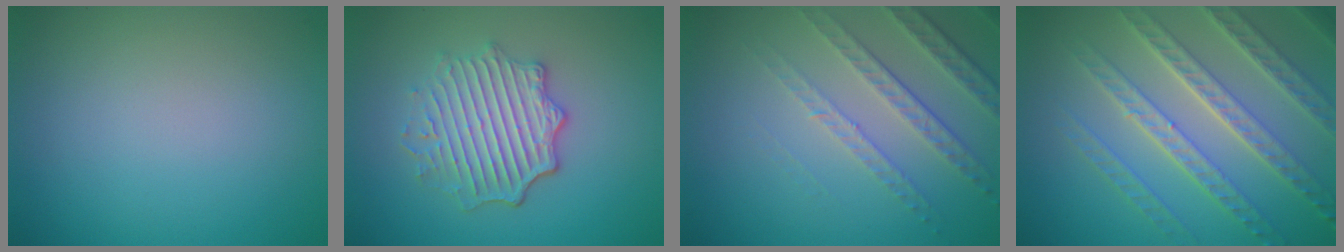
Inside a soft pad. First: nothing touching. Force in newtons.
{"total": 5.0, "press": 4.2, "slide": 2.8}
{"total": 4.8, "press": 3.4, "slide": 3.3}
{"total": 7.6, "press": 5.3, "slide": 5.4}